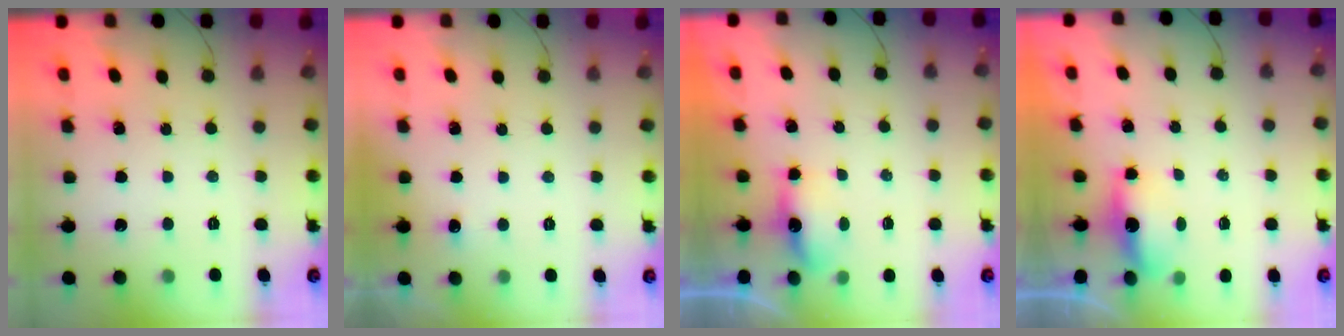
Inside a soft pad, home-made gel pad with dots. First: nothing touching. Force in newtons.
{"total": 2.8, "press": 2.6, "slide": 1.1}
{"total": 5.2, "press": 5.0, "slide": 1.3}
{"total": 7.2, "press": 5.3, "slide": 4.8}